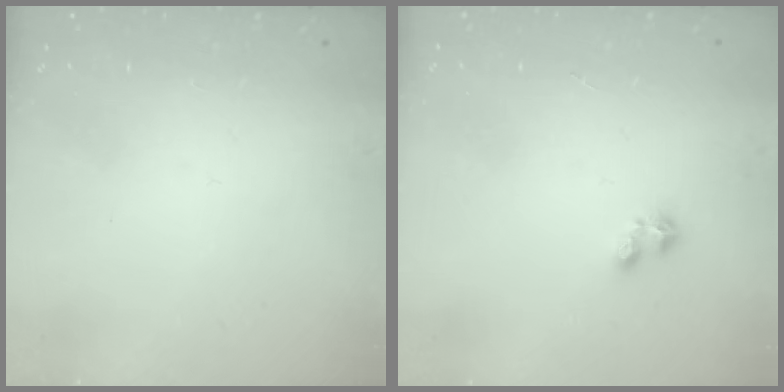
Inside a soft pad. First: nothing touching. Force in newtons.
{"total": 2.9, "press": 2.8, "slide": 0.5}